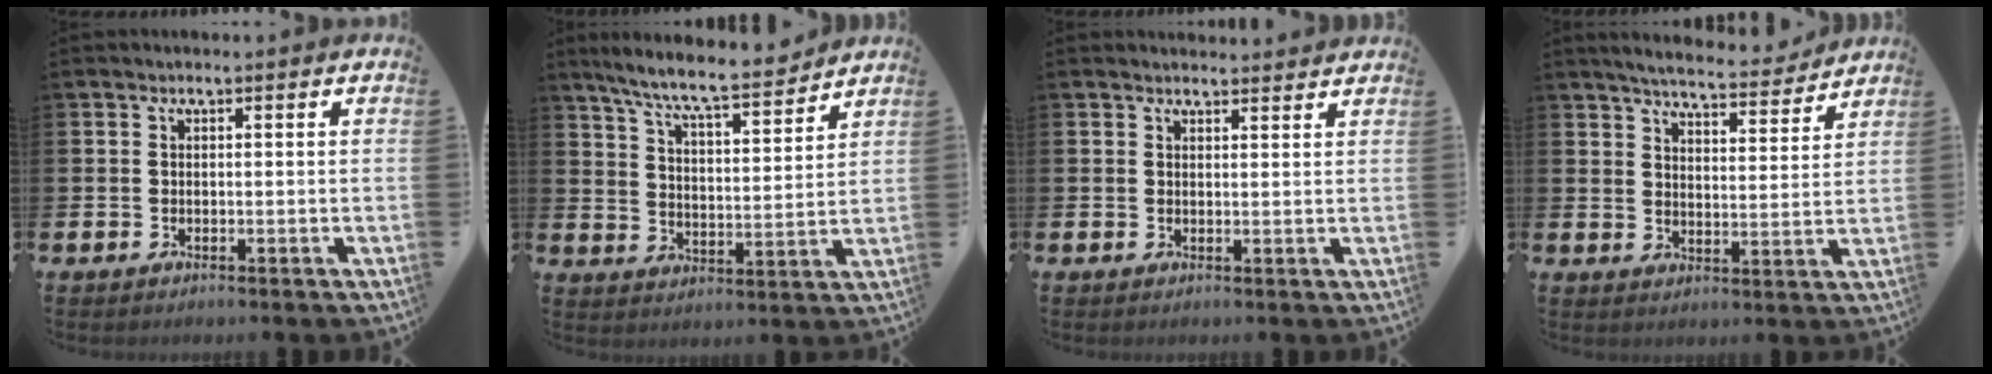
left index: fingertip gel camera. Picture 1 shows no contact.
{"total": 8.2, "force": [7.5, 0.7, 3.1], "torque": [-0.080, -0.051, 0.129]}
{"total": 1.8, "force": [1.8, 0.2, -0.2], "torque": [0.012, -0.013, 0.031]}
{"total": 5.8, "force": [5.6, 0.5, 1.4], "torque": [-0.031, -0.040, 0.094]}